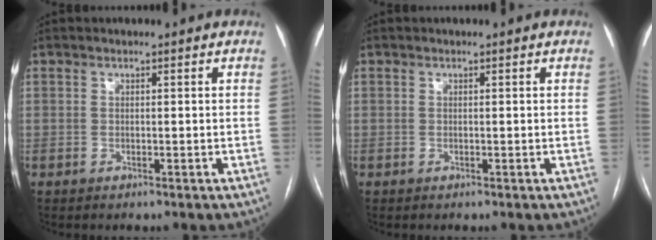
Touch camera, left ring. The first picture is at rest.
{"total": 0.0}